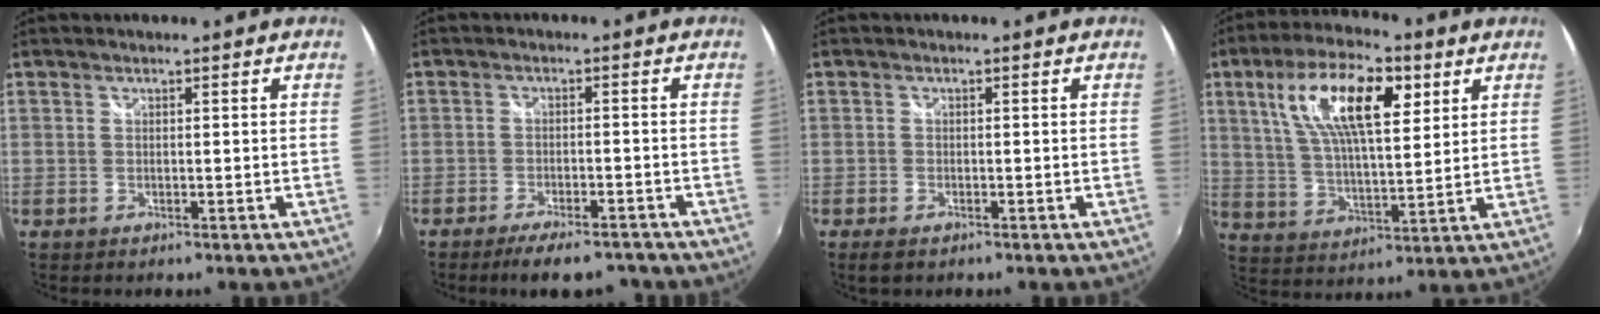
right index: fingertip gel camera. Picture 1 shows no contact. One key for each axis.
{"total": 8.3, "fx": -6.8, "fy": 2.5, "fz": 4.1, "tx": -0.093, "ty": -0.008, "tz": -0.107}
{"total": 2.3, "fx": -1.5, "fy": 1.2, "fz": 1.4, "tx": -0.029, "ty": -0.006, "tz": -0.026}
{"total": 16.0, "fx": 6.6, "fy": 6.0, "fz": 13.3, "tx": -0.244, "ty": 0.024, "tz": 0.118}